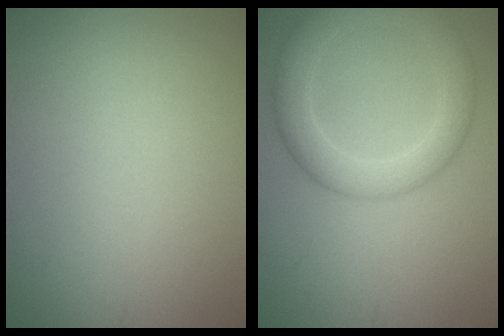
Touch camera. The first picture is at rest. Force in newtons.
{"total": 5.4, "press": 5.4, "slide": 0.2}